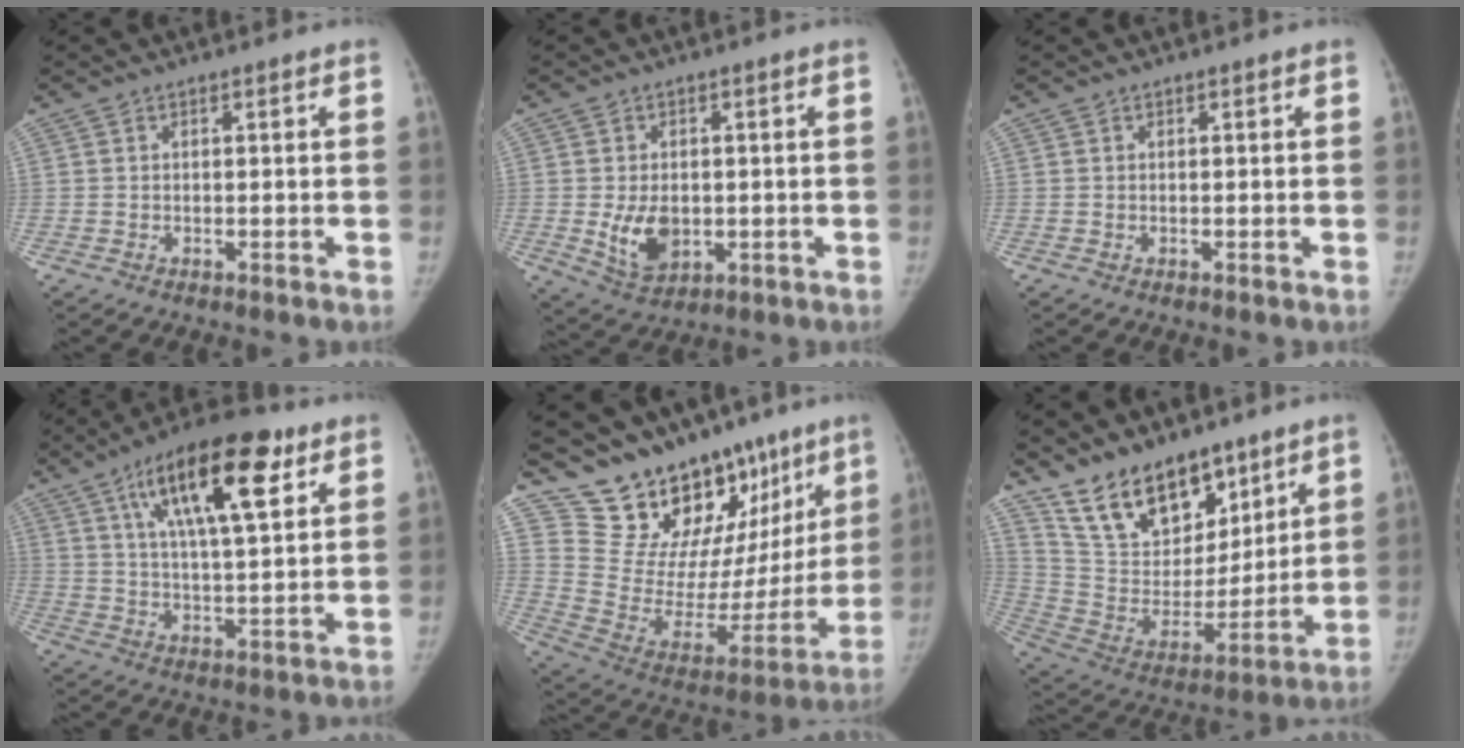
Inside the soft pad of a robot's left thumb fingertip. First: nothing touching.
{"total": 7.5, "force": [-0.8, 5.3, 5.2], "torque": [-0.070, -0.010, -0.001]}
{"total": 0.0}
{"total": 19.1, "force": [9.1, 6.6, 15.5], "torque": [-0.230, -0.021, 0.148]}
{"total": 25.6, "force": [19.0, 13.0, 11.0], "torque": [-0.124, -0.099, 0.295]}
{"total": 18.9, "force": [13.5, 10.1, 8.7], "torque": [-0.101, -0.078, 0.246]}